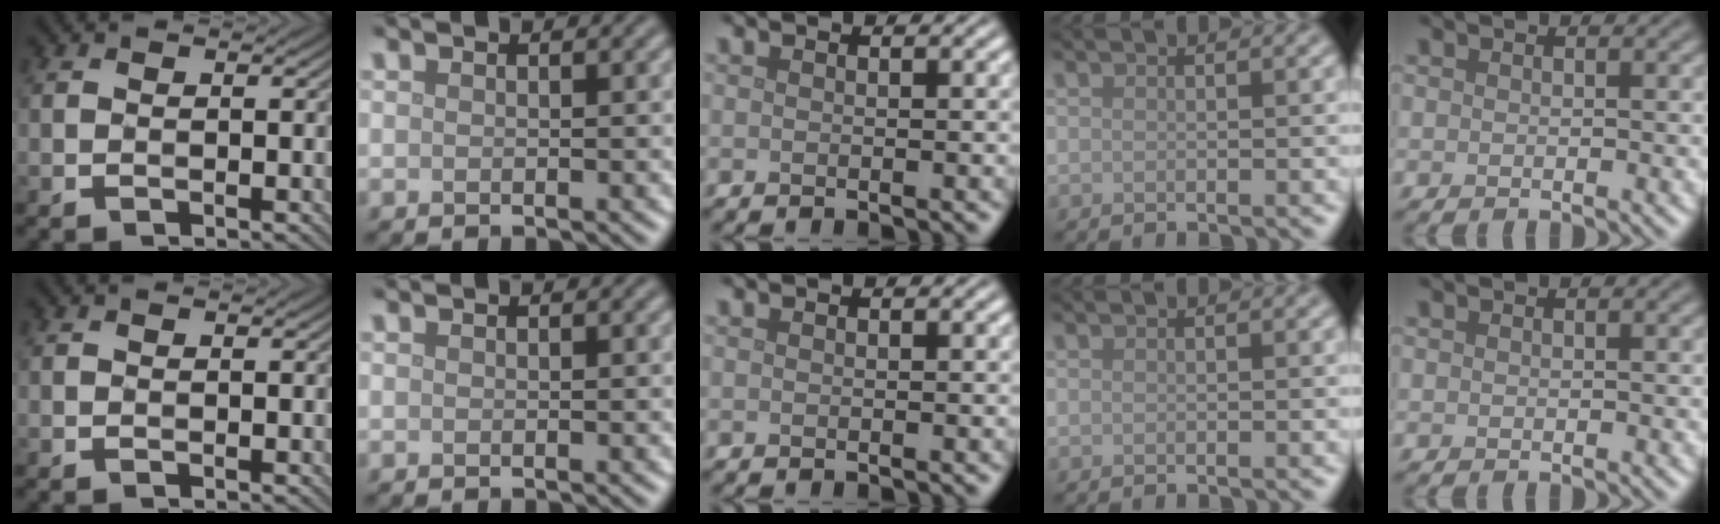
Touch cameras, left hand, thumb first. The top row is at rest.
{}